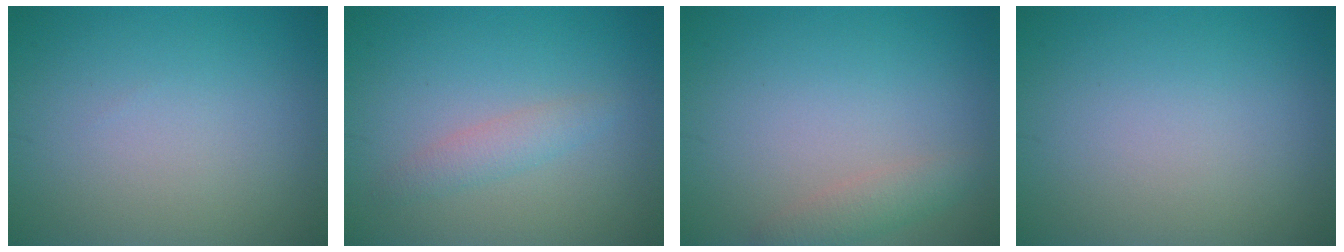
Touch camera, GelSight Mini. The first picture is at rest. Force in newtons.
{"total": 1.7, "press": 1.7, "slide": 0.1}
{"total": 1.9, "press": 1.9, "slide": 0.1}
{"total": 0.0}